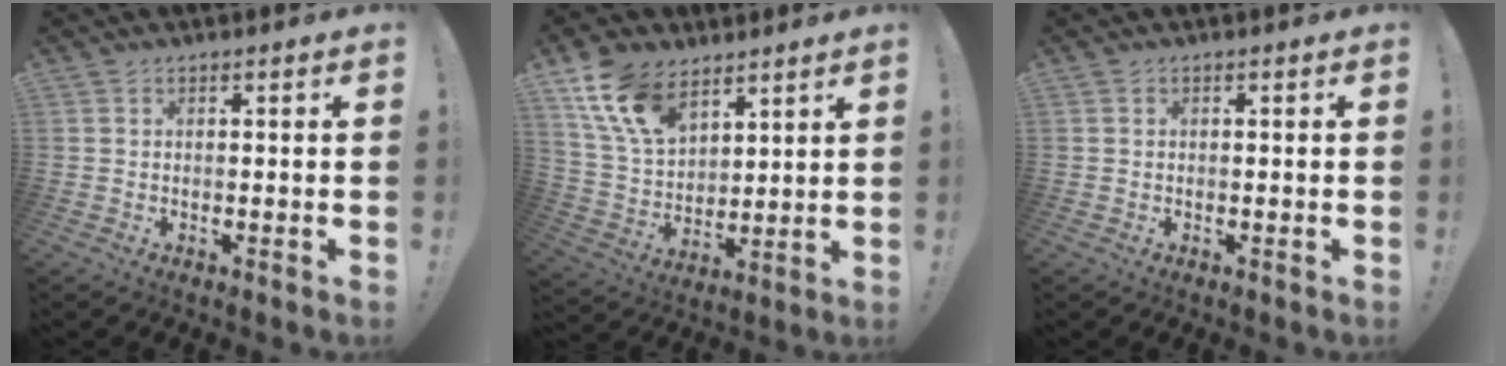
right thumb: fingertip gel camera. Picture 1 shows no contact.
{"total": 14.9, "force": [9.2, 8.9, 7.6], "torque": [-0.146, -0.043, 0.180]}
{"total": 0.0}